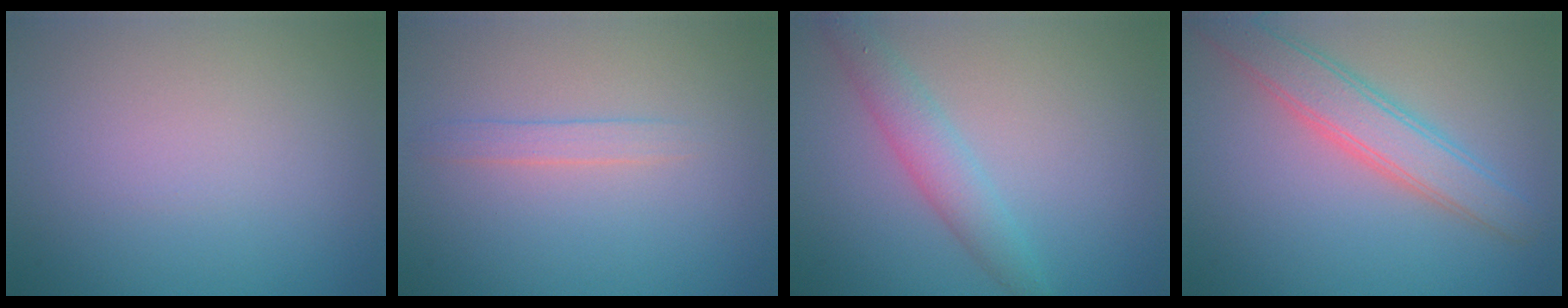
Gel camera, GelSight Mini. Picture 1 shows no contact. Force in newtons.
{"total": 1.2, "press": 1.2, "slide": 0.0}
{"total": 3.0, "press": 3.0, "slide": 0.2}
{"total": 4.3, "press": 4.2, "slide": 0.4}